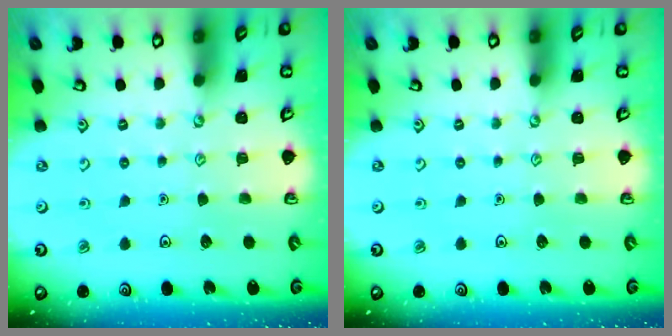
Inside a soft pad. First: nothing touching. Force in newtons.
{"total": 0.0}